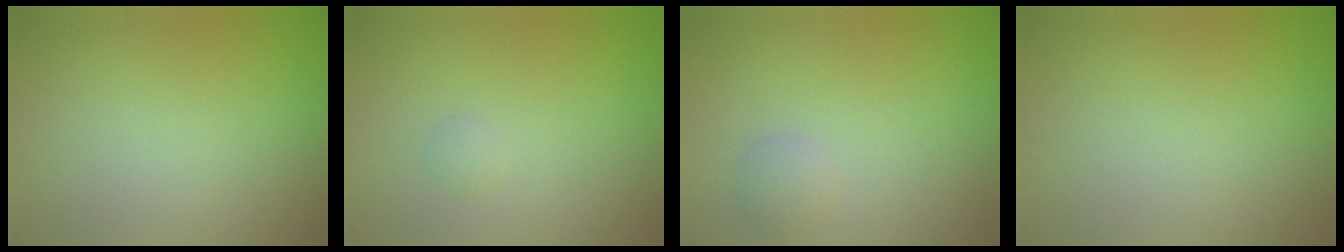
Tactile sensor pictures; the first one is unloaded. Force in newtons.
{"total": 0.6, "press": 0.6, "slide": 0.0}
{"total": 1.3, "press": 1.3, "slide": 0.1}
{"total": 0.0}